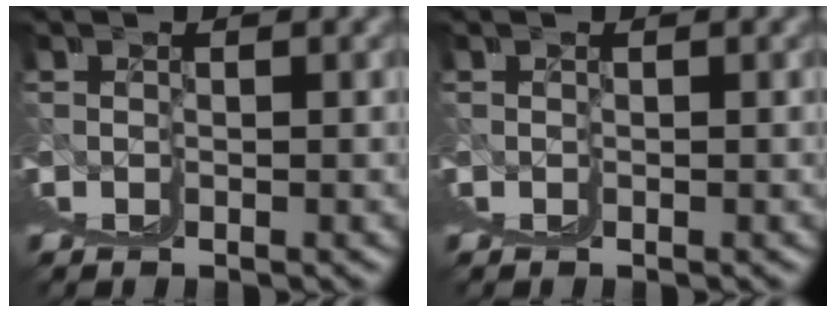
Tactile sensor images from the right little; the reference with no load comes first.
{"total": 0.0}